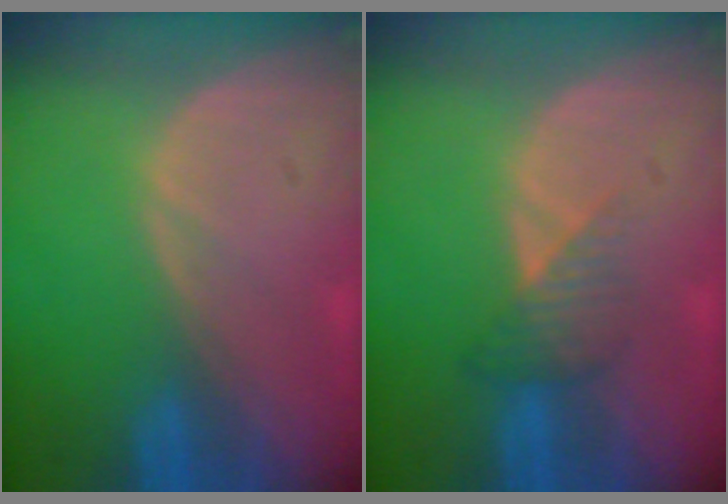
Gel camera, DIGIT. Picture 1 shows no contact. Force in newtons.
{"total": 3.3, "press": 3.1, "slide": 1.1}